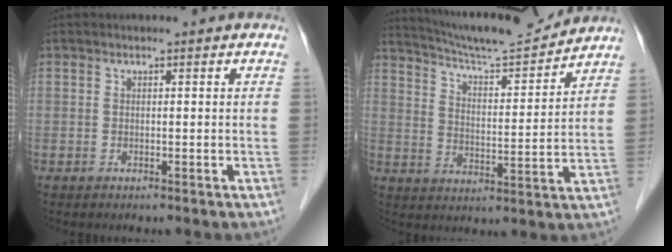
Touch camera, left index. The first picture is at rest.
{"total": 14.1, "force": [13.5, 0.2, 4.0], "torque": [-0.073, 0.001, 0.212]}